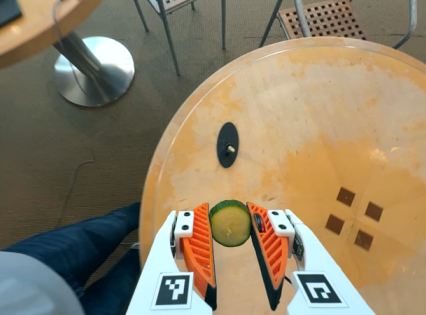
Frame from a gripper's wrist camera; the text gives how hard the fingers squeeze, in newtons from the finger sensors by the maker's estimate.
{"total": 7.9, "left": 7.7, "right": 8.2}